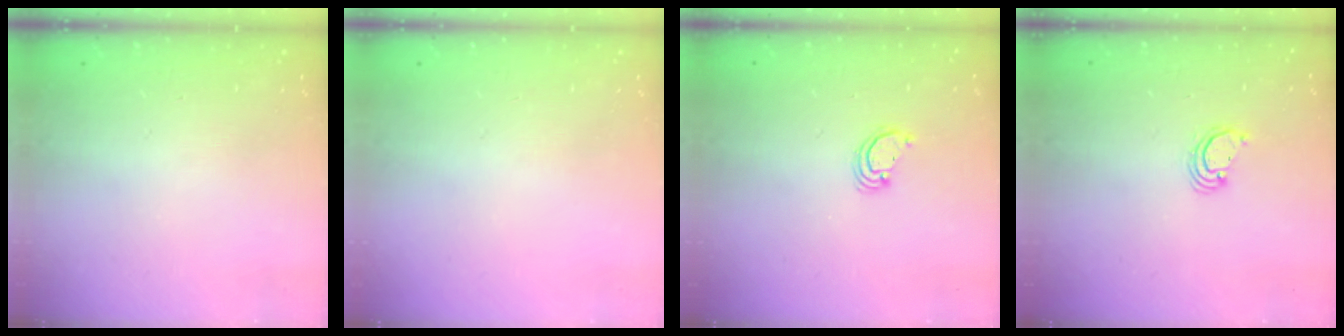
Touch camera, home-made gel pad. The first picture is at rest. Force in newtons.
{"total": 0.0}
{"total": 2.8, "press": 2.8, "slide": 0.2}
{"total": 2.8, "press": 2.8, "slide": 0.2}